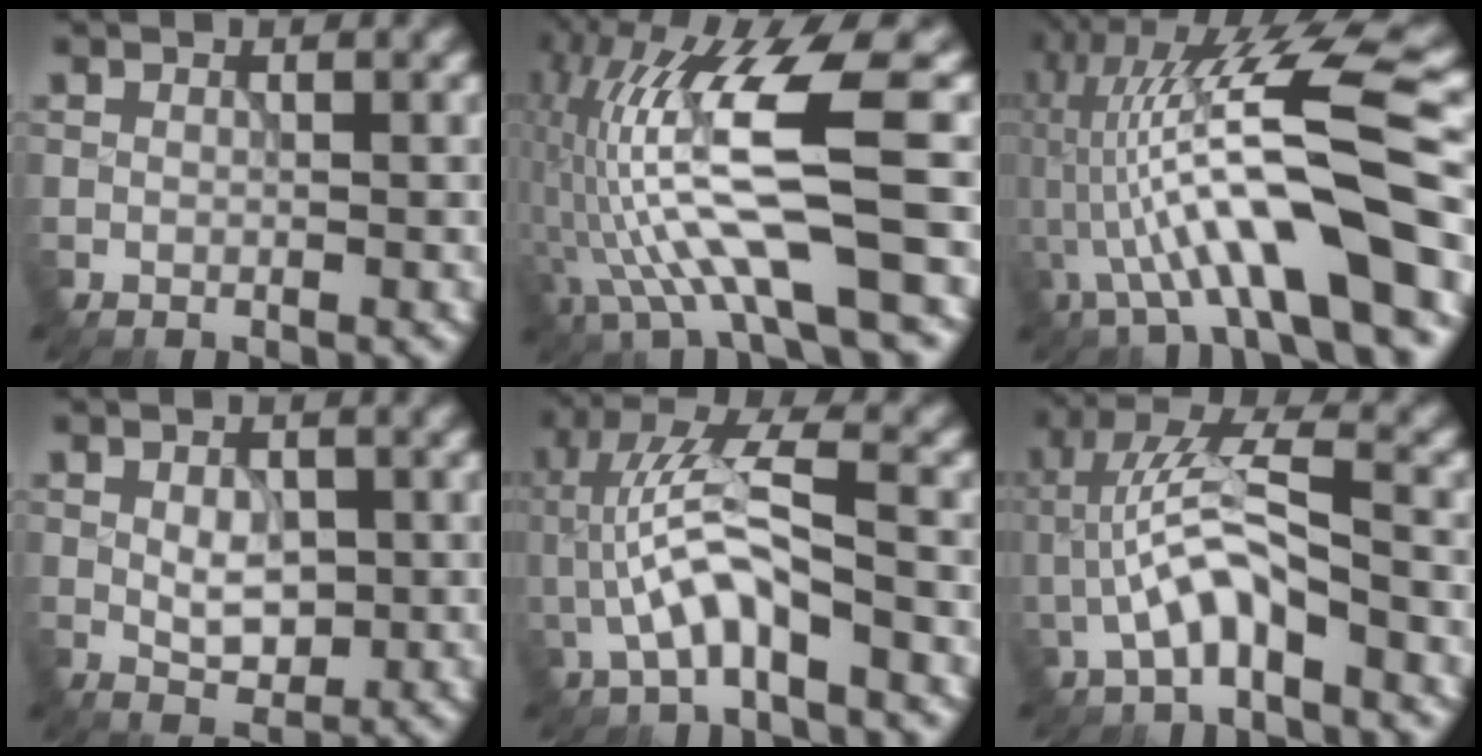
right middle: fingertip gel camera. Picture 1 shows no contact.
{"total": 10.8, "force": [-1.8, 1.7, 10.5], "torque": [-0.208, 0.013, -0.028]}
{"total": 13.4, "force": [-1.9, 2.4, 13.0], "torque": [-0.230, 0.033, -0.029]}
{"total": 2.9, "force": [0.1, 1.8, 2.3], "torque": [-0.037, -0.001, 0.002]}
{"total": 6.1, "force": [-1.4, 1.7, 5.7], "torque": [-0.115, 0.021, -0.028]}
{"total": 5.5, "force": [-1.8, 1.6, 4.9], "torque": [-0.100, 0.019, -0.036]}